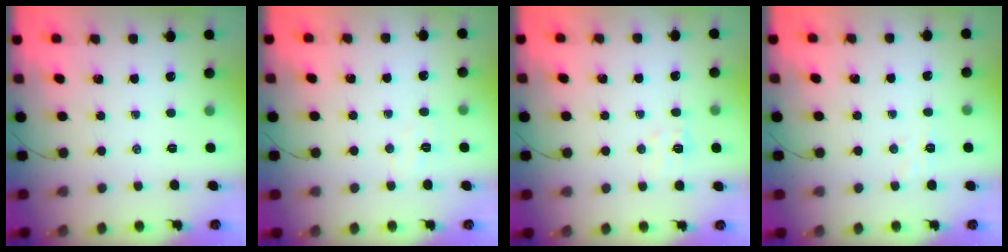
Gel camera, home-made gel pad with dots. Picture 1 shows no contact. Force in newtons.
{"total": 3.2, "press": 3.1, "slide": 0.8}
{"total": 5.6, "press": 5.5, "slide": 1.0}
{"total": 3.8, "press": 3.8, "slide": 0.7}